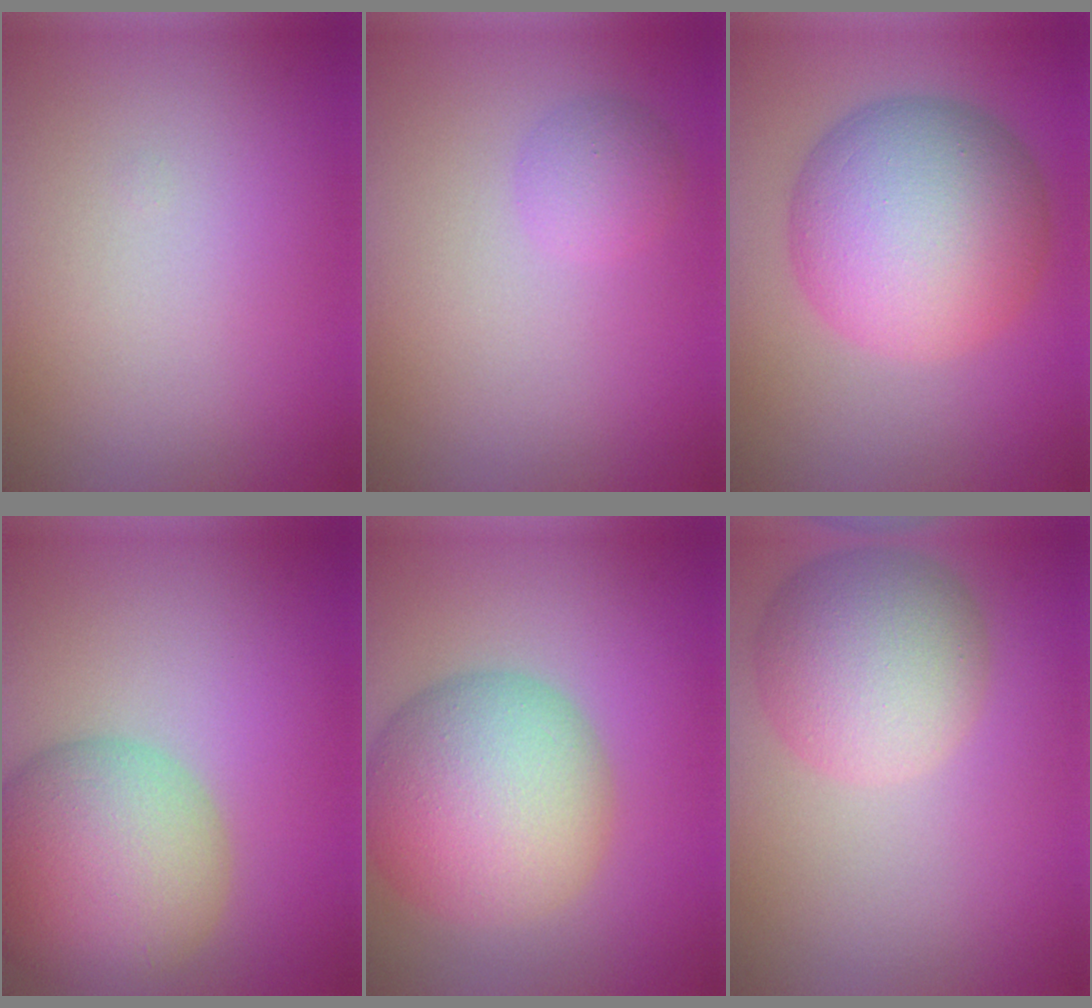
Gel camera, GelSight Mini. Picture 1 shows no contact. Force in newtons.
{"total": 1.7, "press": 1.7, "slide": 0.1}
{"total": 10.8, "press": 10.8, "slide": 0.2}
{"total": 9.6, "press": 9.5, "slide": 0.6}
{"total": 9.8, "press": 9.8, "slide": 0.5}
{"total": 6.8, "press": 6.8, "slide": 0.3}